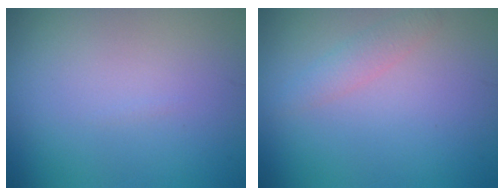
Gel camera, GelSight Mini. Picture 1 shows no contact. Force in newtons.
{"total": 1.6, "press": 1.6, "slide": 0.1}